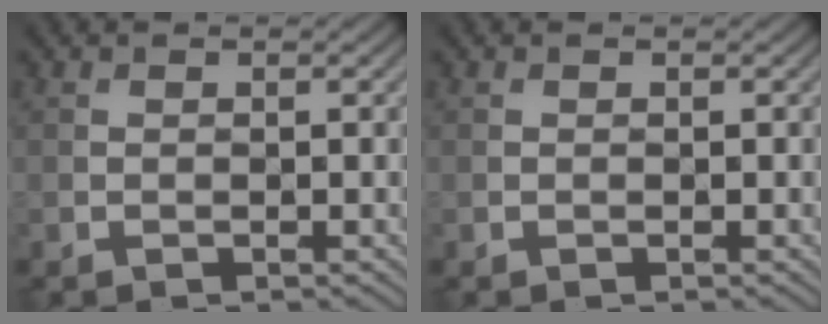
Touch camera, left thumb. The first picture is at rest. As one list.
[{"total": 0.0}]